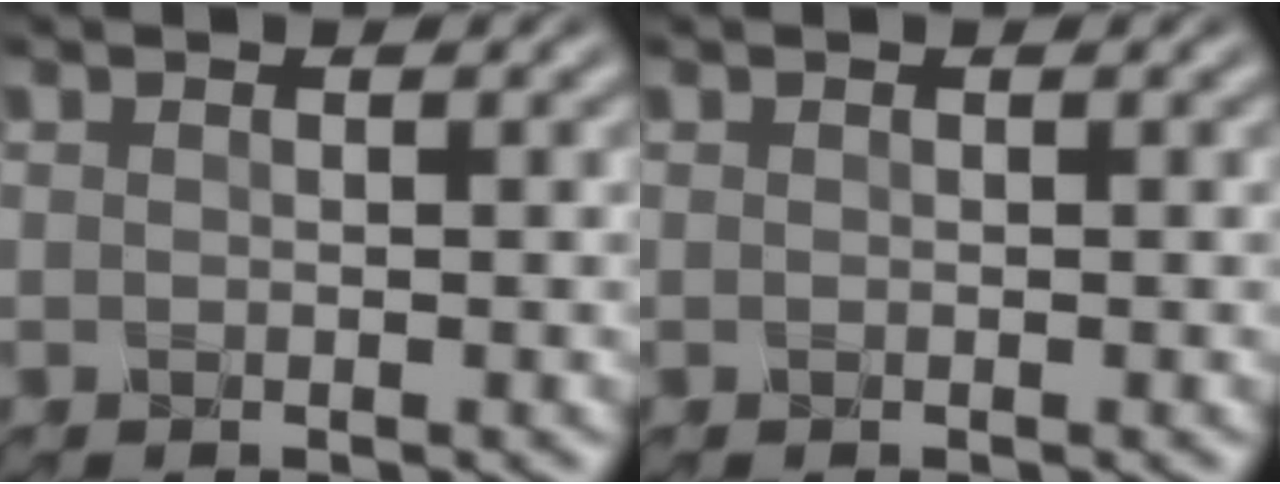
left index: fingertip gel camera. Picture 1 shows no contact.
{"total": 0.0}